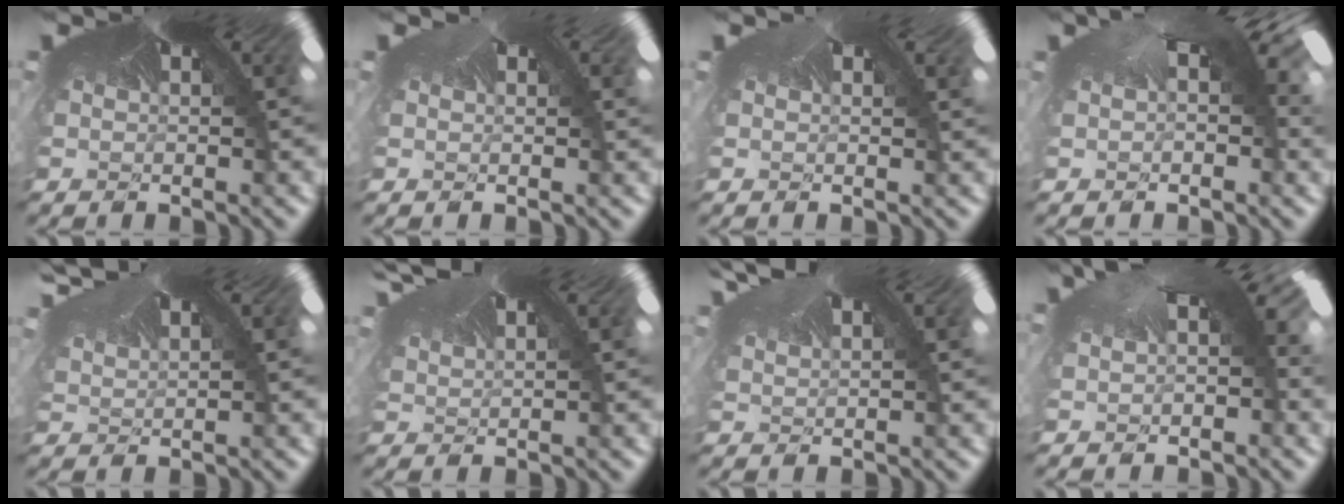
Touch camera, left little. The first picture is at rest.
{"total": 0.6, "force": [0.6, 0.2, -0.1], "torque": [-0.008, 0.007, 0.002]}
{"total": 1.0, "force": [0.0, -0.3, -0.9], "torque": [0.007, 0.002, -0.006]}
{"total": 1.1, "force": [0.0, 1.1, 0.1], "torque": [-0.028, 0.018, -0.003]}
{"total": 2.4, "force": [1.9, 1.0, 1.0], "torque": [-0.059, 0.022, 0.039]}
{"total": 2.7, "force": [2.2, 1.0, 1.3], "torque": [-0.057, 0.026, 0.038]}
{"total": 1.7, "force": [1.6, 0.4, 0.6], "torque": [-0.038, 0.017, 0.023]}
{"total": 1.2, "force": [-1.0, 0.6, 0.1], "torque": [-0.027, 0.007, -0.014]}